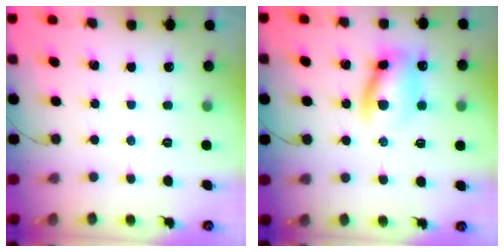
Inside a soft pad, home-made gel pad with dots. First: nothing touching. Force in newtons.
{"total": 12.0, "press": 11.9, "slide": 1.8}